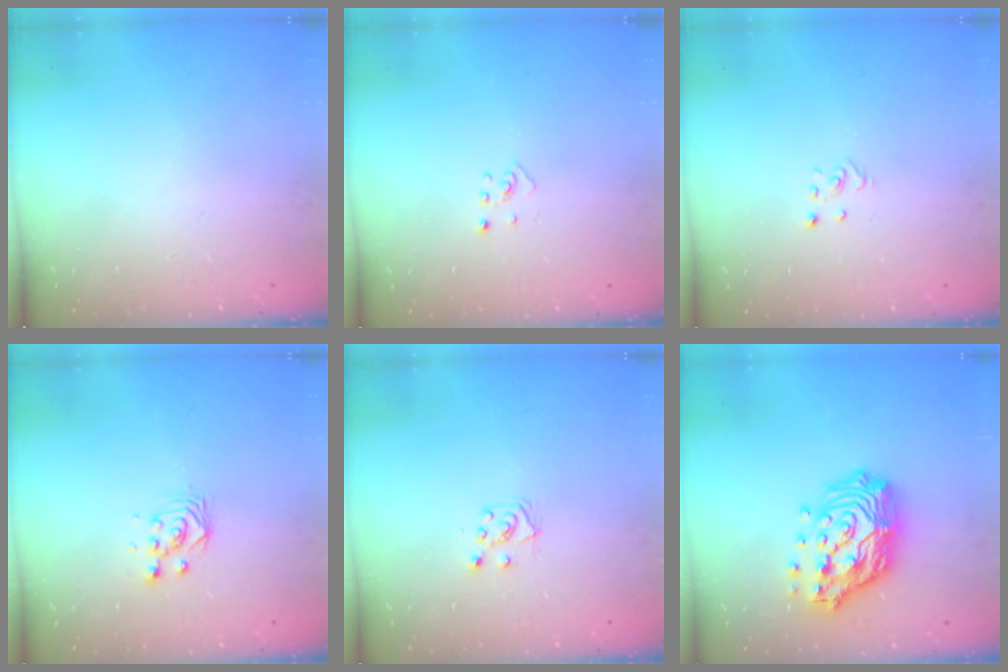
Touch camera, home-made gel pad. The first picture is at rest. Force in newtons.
{"total": 2.5, "press": 2.4, "slide": 0.5}
{"total": 2.3, "press": 2.3, "slide": 0.2}
{"total": 3.0, "press": 2.9, "slide": 0.3}
{"total": 5.4, "press": 5.4, "slide": 0.6}
{"total": 19.3, "press": 19.2, "slide": 2.1}